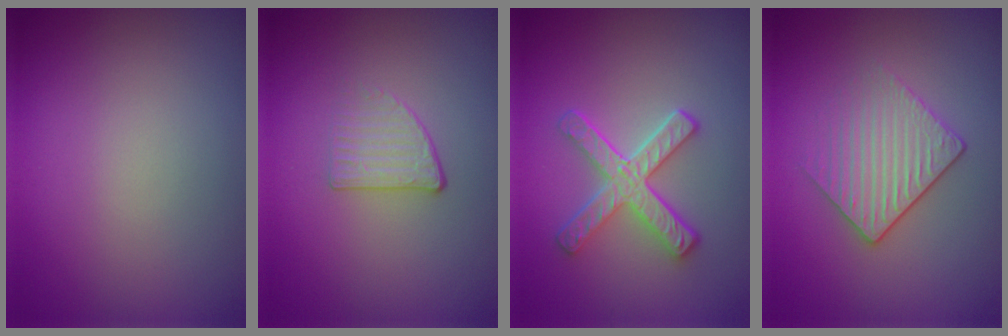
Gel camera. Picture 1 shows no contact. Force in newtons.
{"total": 1.6, "press": 1.1, "slide": 1.1}
{"total": 4.2, "press": 3.4, "slide": 2.4}
{"total": 2.4, "press": 2.1, "slide": 1.1}